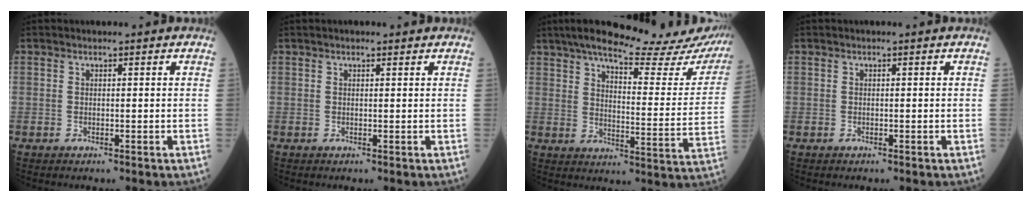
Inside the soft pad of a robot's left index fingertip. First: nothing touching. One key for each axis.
{"total": 1.8, "fx": 1.5, "fy": 0.5, "fz": 0.9, "tx": -0.015, "ty": 0.018, "tz": 0.020}
{"total": 28.1, "fx": 25.0, "fy": 3.7, "fz": 12.3, "tx": -0.184, "ty": -0.062, "tz": 0.309}
{"total": 0.0}